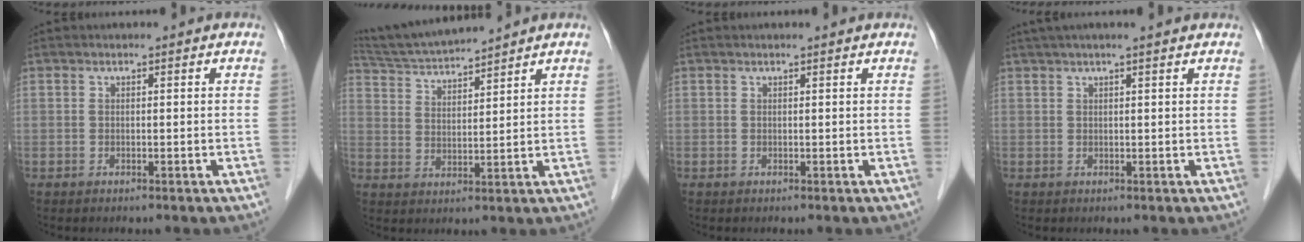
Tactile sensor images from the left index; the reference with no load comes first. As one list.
[{"total": 9.1, "force": [8.6, -0.8, 2.7], "torque": [-0.058, 0.014, 0.163]}, {"total": 0.8, "force": [0.7, 0.0, 0.3], "torque": [-0.010, 0.003, 0.008]}, {"total": 6.7, "force": [5.5, -0.3, 3.8], "torque": [-0.057, 0.032, 0.071]}]